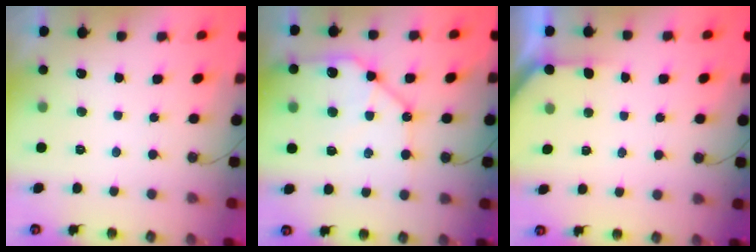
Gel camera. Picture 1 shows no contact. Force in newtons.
{"total": 12.9, "press": 12.8, "slide": 1.5}
{"total": 1.6, "press": 1.6, "slide": 0.2}